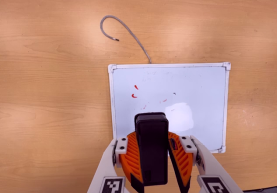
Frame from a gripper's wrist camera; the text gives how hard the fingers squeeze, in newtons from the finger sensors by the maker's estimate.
{"total": 9.8, "left": 10.0, "right": 9.5}